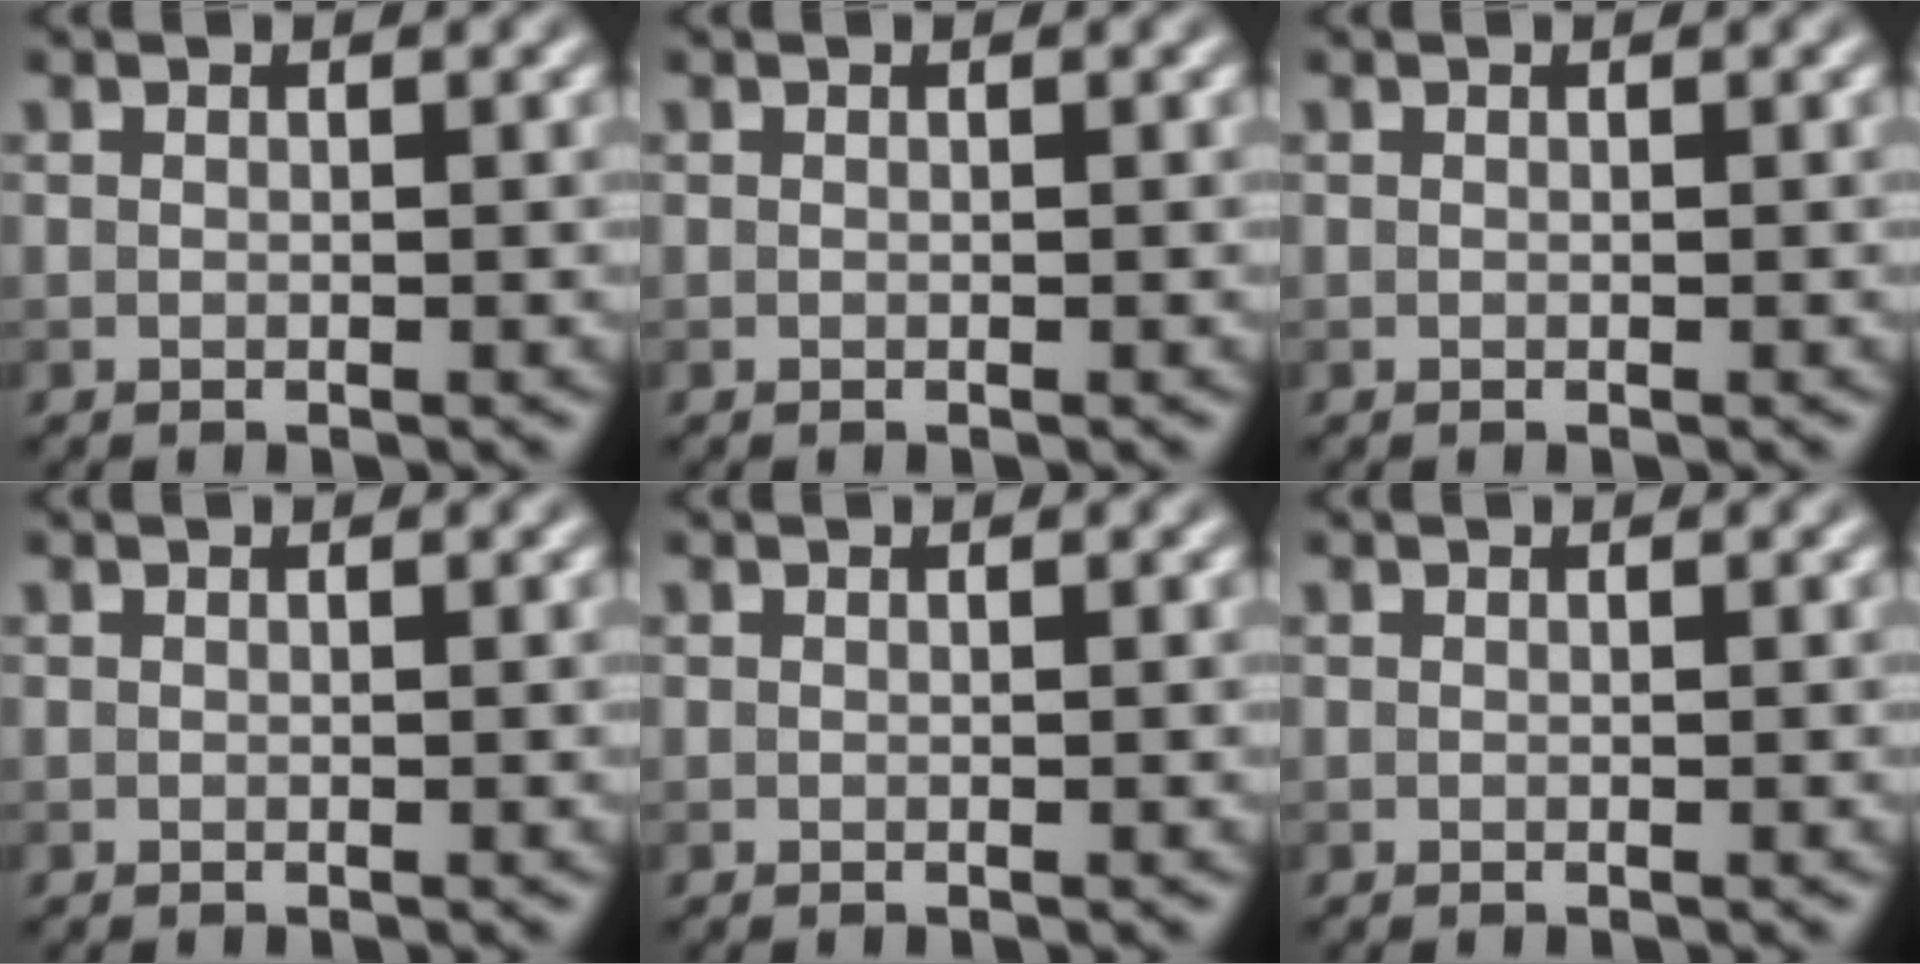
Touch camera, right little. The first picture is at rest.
{"total": 0.0}
{"total": 0.0}
{"total": 0.0}
{"total": 0.0}
{"total": 0.0}